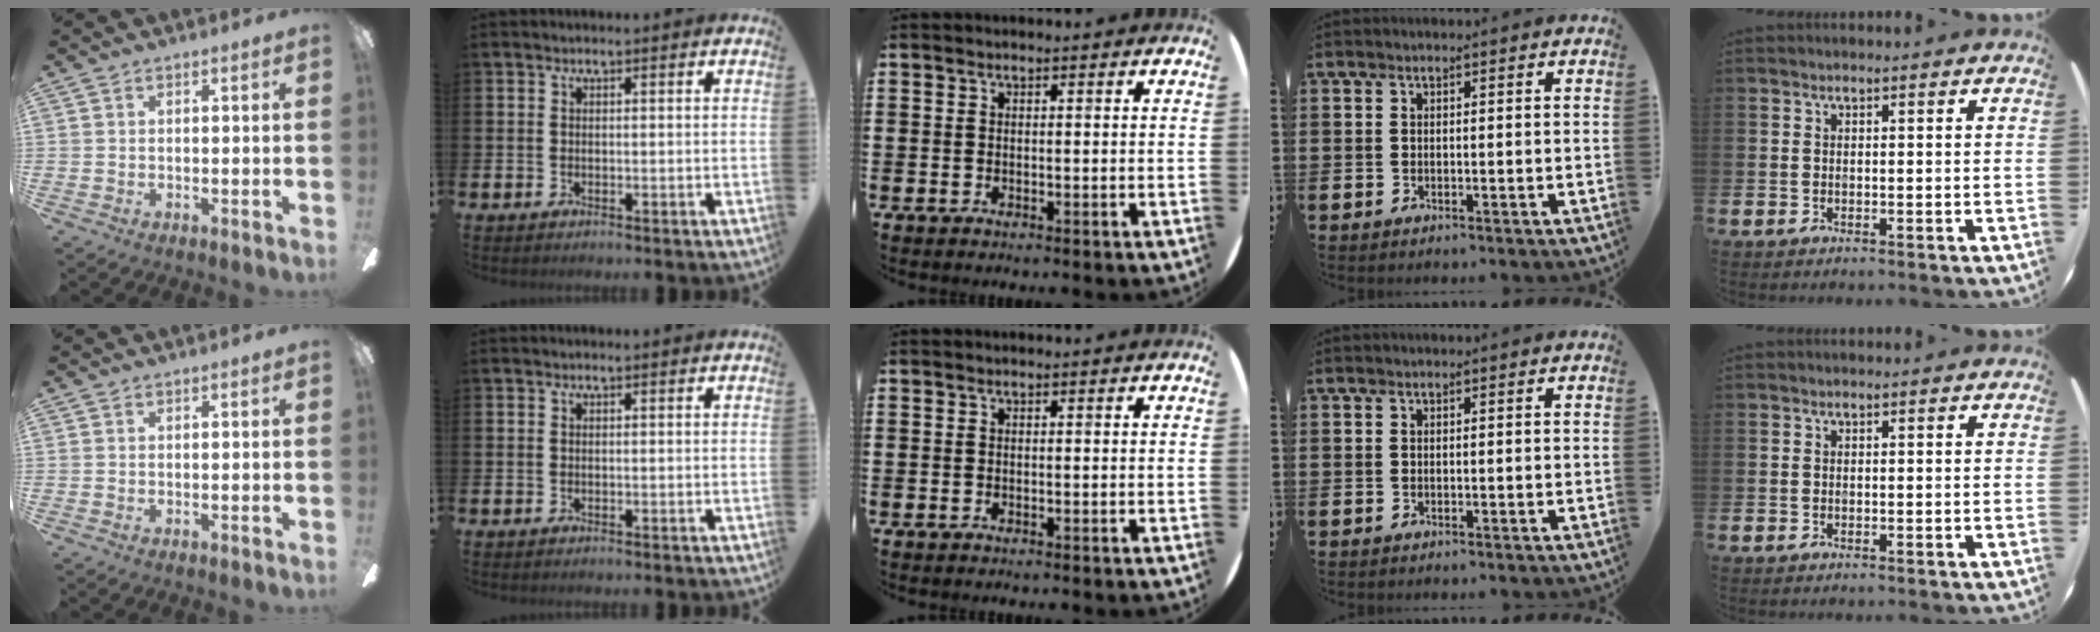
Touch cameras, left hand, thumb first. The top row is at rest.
{}